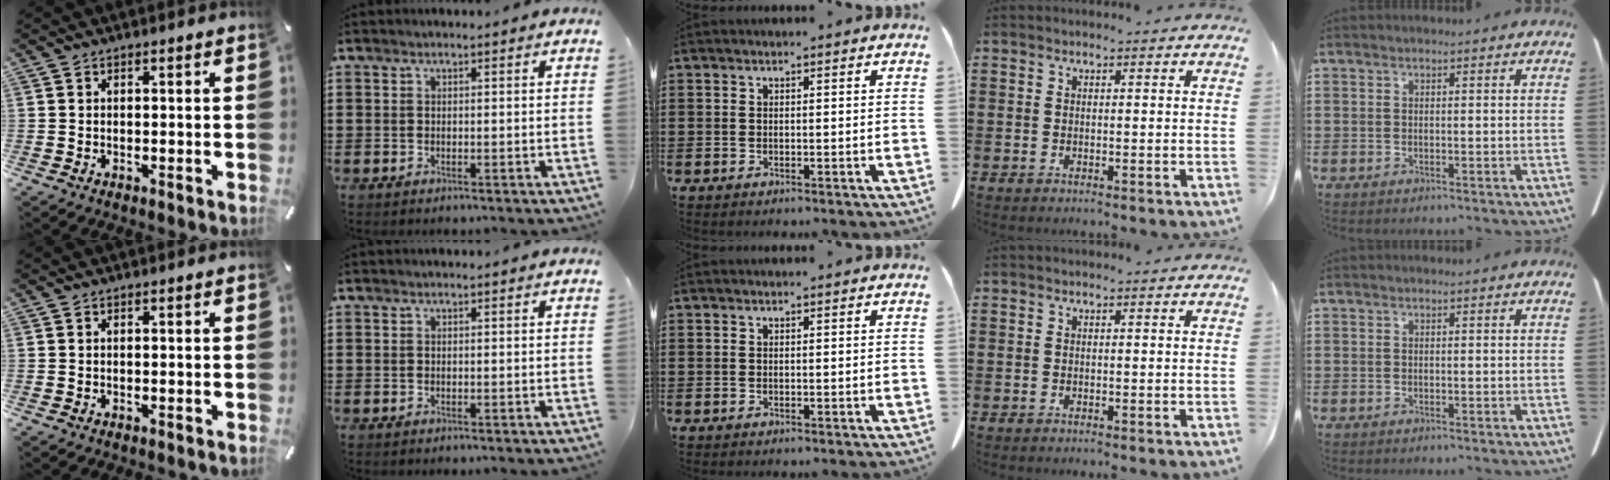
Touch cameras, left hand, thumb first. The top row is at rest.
{}